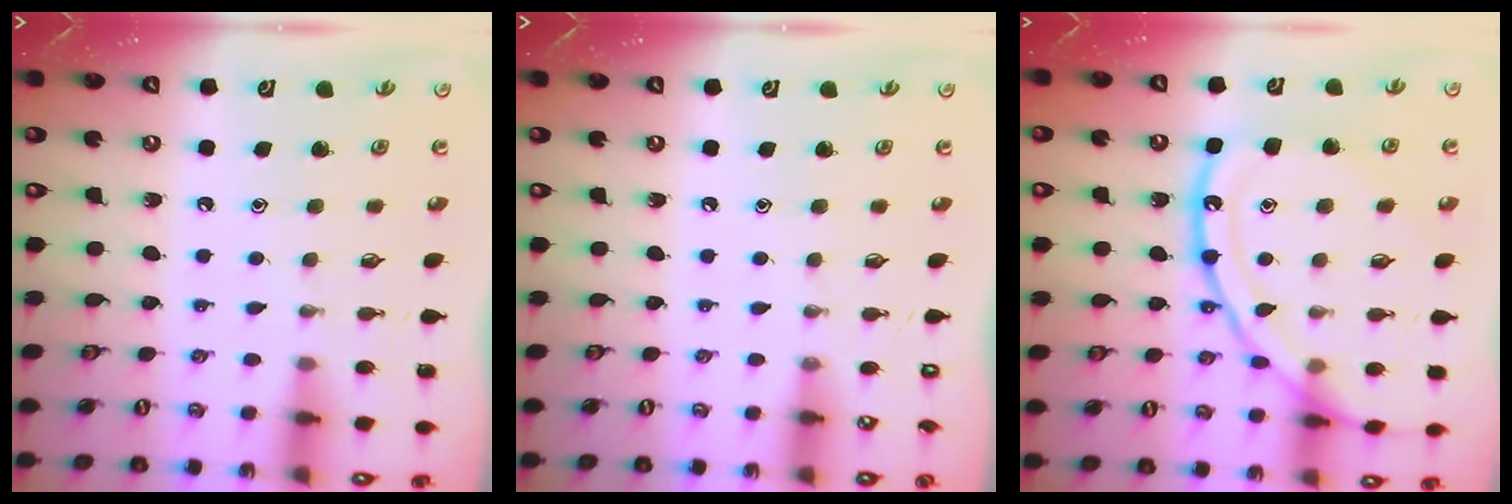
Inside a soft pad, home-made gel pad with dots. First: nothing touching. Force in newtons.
{"total": 0.0}
{"total": 18.5, "press": 18.4, "slide": 1.6}